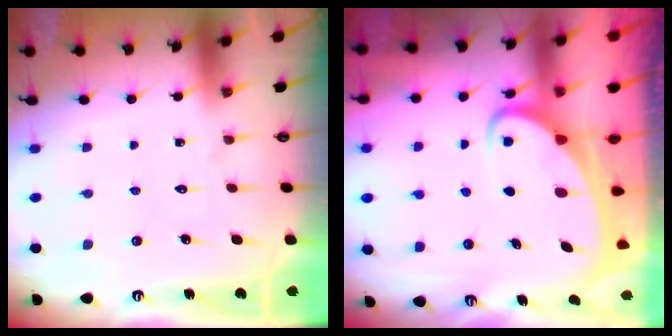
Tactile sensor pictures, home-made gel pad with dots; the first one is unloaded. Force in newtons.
{"total": 3.7, "press": 3.7, "slide": 0.4}